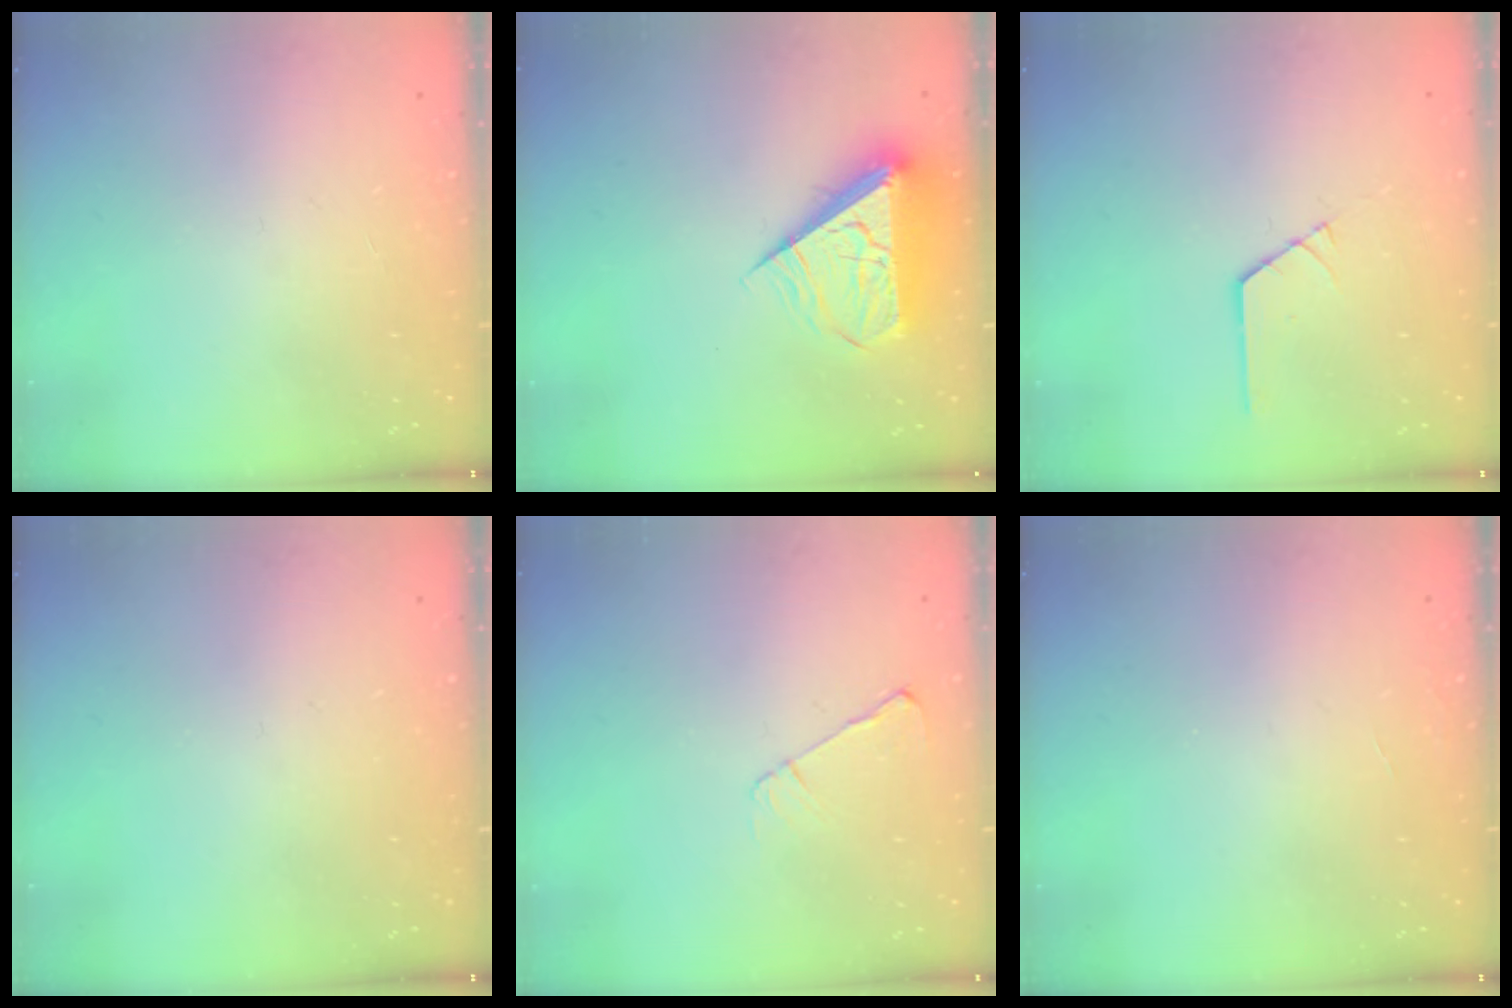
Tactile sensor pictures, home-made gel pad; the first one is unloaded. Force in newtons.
{"total": 8.5, "press": 8.4, "slide": 1.3}
{"total": 1.2, "press": 1.2, "slide": 0.1}
{"total": 0.0}
{"total": 3.6, "press": 3.5, "slide": 0.5}
{"total": 0.0}